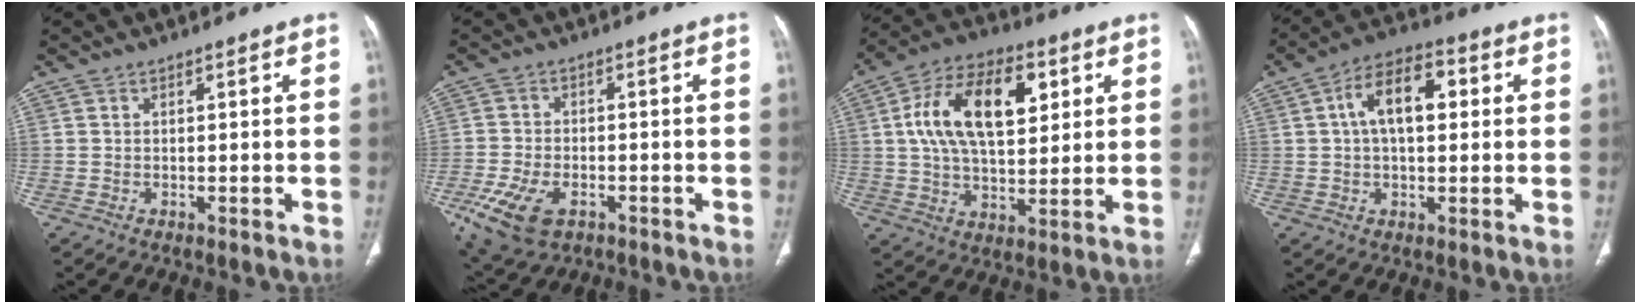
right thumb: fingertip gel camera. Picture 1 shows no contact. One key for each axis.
{"total": 10.6, "fx": -5.0, "fy": 6.1, "fz": 7.0, "tx": -0.146, "ty": 0.009, "tz": -0.083}
{"total": 18.5, "fx": 5.1, "fy": 10.1, "fz": 14.6, "tx": -0.231, "ty": 0.006, "tz": 0.087}
{"total": 11.2, "fx": 2.2, "fy": 6.1, "fz": 9.1, "tx": -0.146, "ty": 0.024, "tz": 0.029}